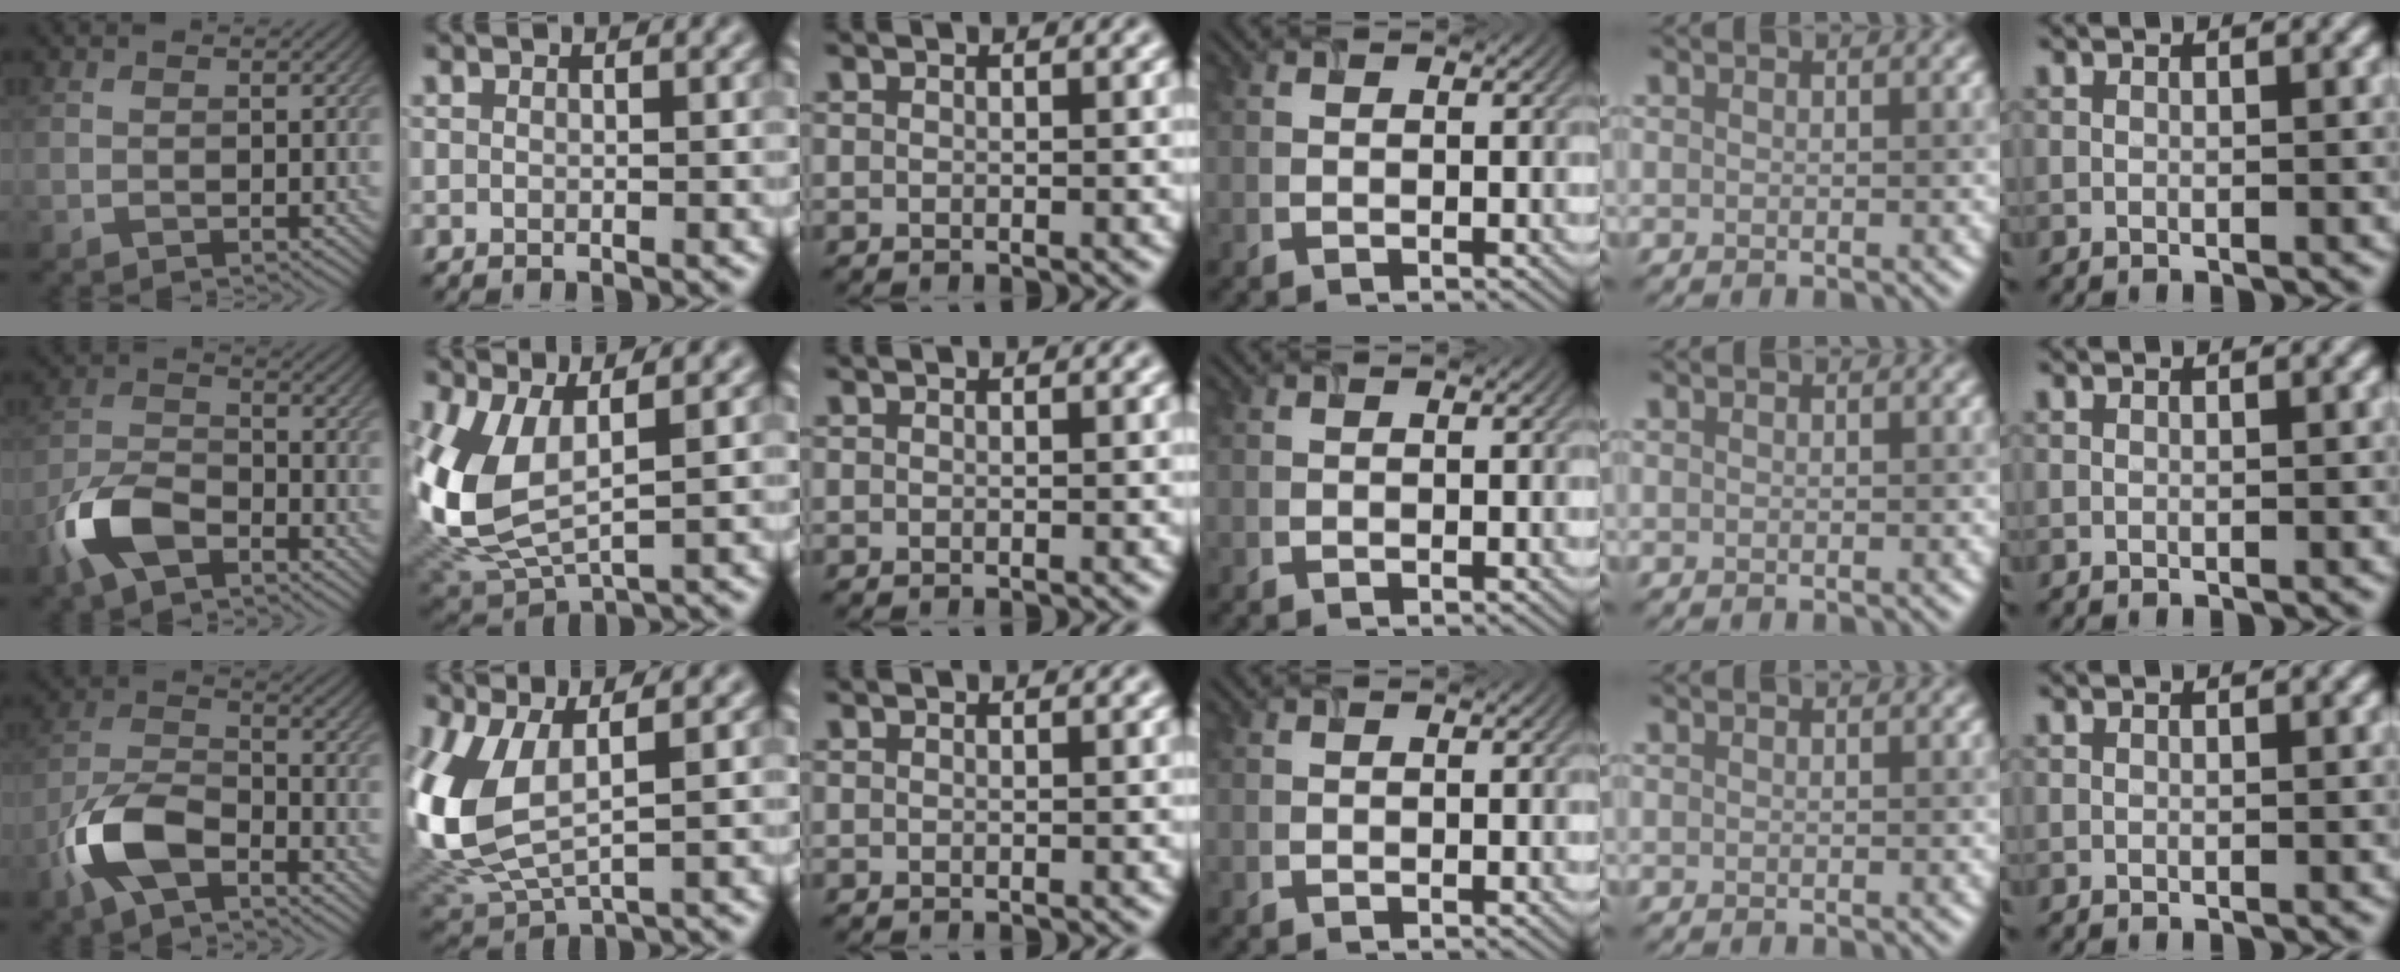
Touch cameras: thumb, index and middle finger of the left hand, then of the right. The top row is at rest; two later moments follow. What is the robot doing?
{"motion": "insert", "object": "airpods case & airpods"}